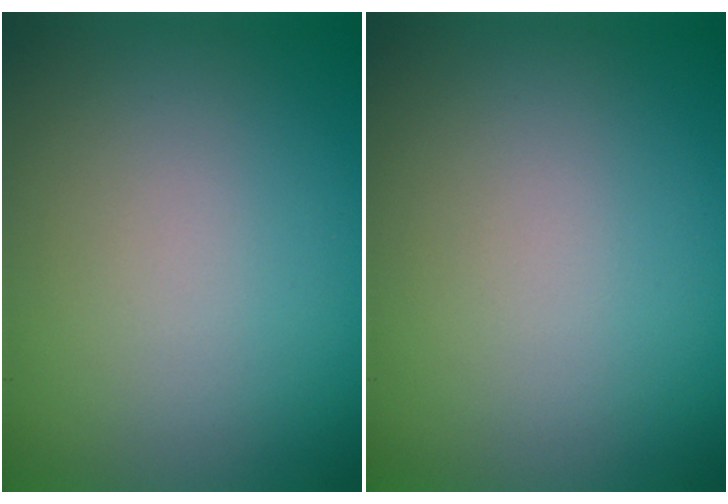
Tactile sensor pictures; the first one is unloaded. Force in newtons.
{"total": 0.0}